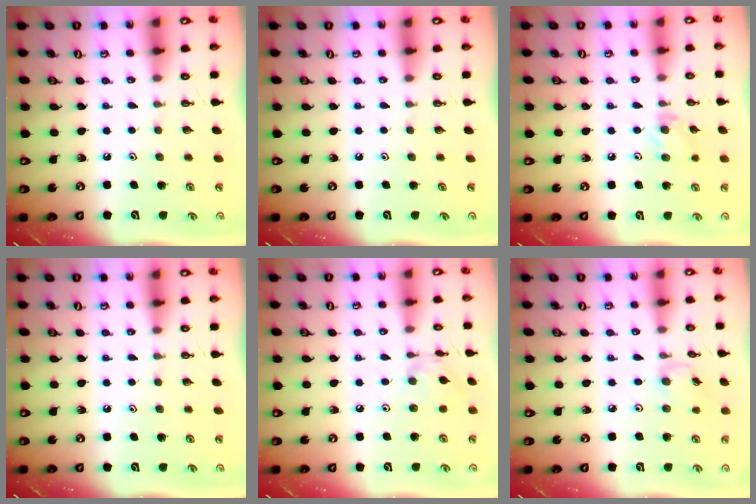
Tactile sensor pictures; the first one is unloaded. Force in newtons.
{"total": 0.0}
{"total": 6.4, "press": 6.4, "slide": 0.8}
{"total": 0.0}
{"total": 2.7, "press": 2.7, "slide": 0.2}
{"total": 2.8, "press": 2.8, "slide": 0.4}